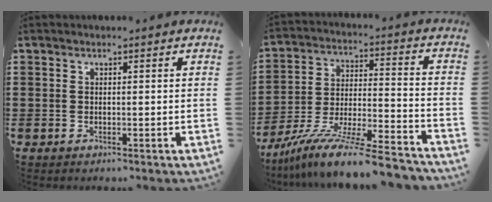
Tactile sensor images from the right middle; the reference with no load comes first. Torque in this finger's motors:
{"motor_torque": [1.48, -0.66, 0.36, 0.21]}